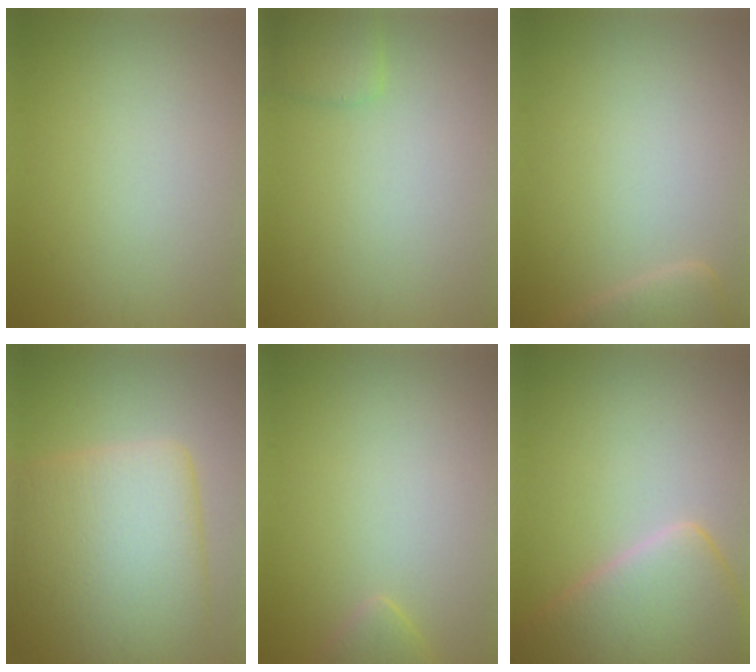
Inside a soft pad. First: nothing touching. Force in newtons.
{"total": 1.7, "press": 1.7, "slide": 0.1}
{"total": 2.2, "press": 2.2, "slide": 0.2}
{"total": 12.2, "press": 12.2, "slide": 0.7}
{"total": 1.5, "press": 1.5, "slide": 0.1}
{"total": 8.1, "press": 8.1, "slide": 0.5}